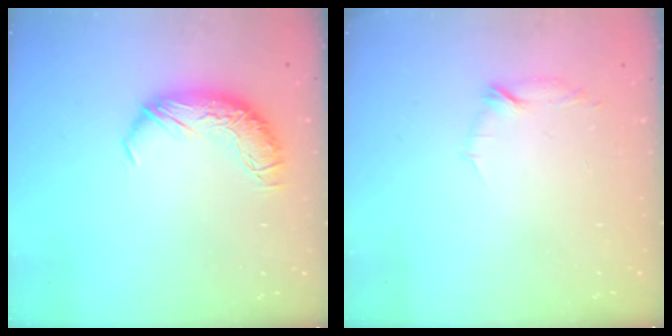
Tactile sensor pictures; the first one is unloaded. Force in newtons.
{"total": 6.5, "press": 6.4, "slide": 0.9}